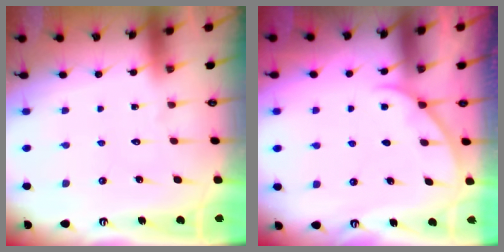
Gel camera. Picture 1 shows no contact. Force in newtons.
{"total": 2.3, "press": 2.2, "slide": 0.3}